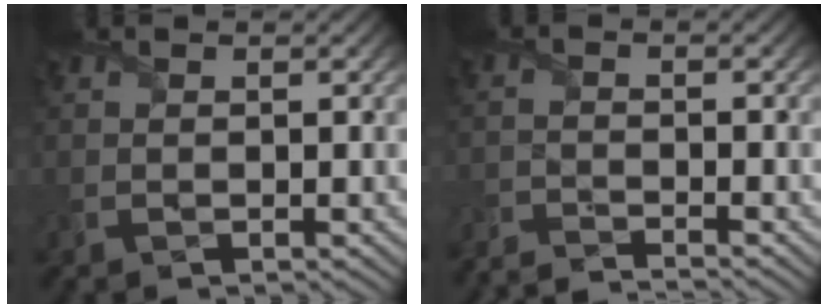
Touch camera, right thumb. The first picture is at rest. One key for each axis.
{"total": 3.5, "fx": -3.5, "fy": -0.5, "fz": 0.6, "tx": -0.015, "ty": -0.004, "tz": -0.077}